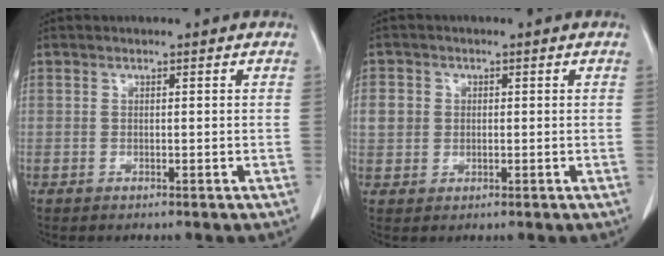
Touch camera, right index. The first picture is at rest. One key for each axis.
{"total": 3.9, "fx": 0.4, "fy": 3.6, "fz": 1.5, "tx": -0.031, "ty": 0.014, "tz": 0.013}